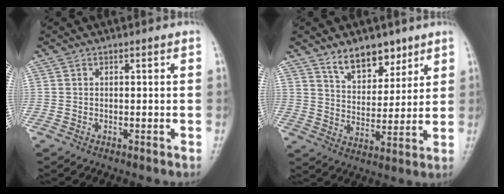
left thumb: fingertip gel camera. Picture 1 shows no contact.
{"total": 9.3, "force": [6.5, 5.0, 4.4], "torque": [-0.033, -0.046, 0.113]}